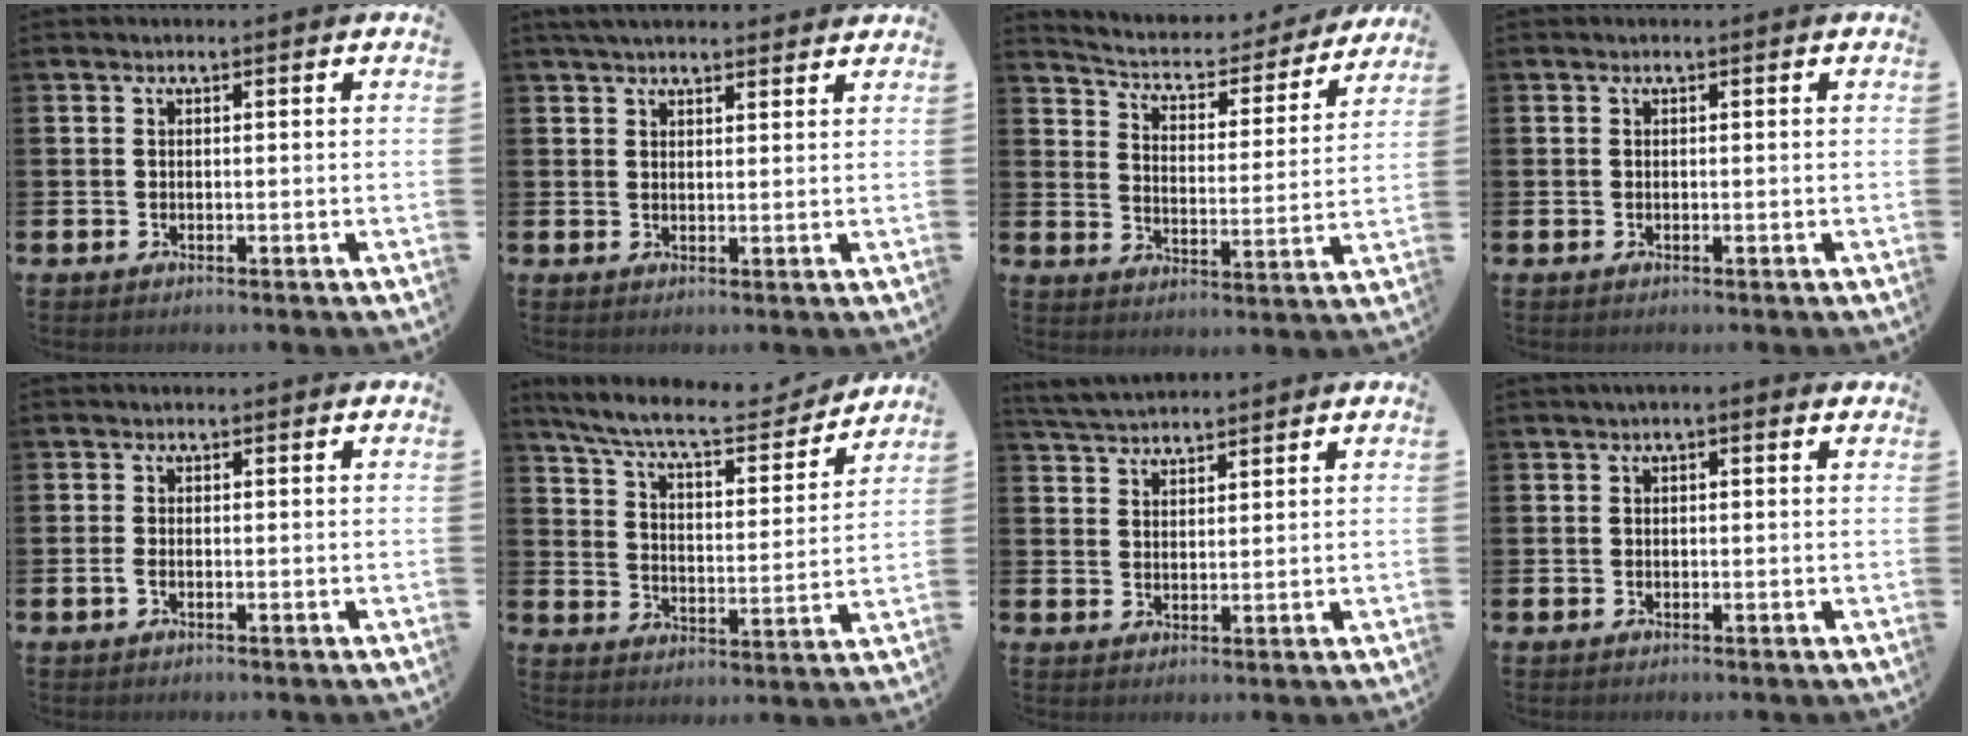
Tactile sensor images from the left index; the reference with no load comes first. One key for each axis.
{"total": 3.4, "fx": 3.1, "fy": 0.8, "fz": 0.9, "tx": -0.020, "ty": -0.008, "tz": 0.058}
{"total": 5.2, "fx": 4.7, "fy": 1.7, "fz": 1.3, "tx": -0.055, "ty": -0.037, "tz": 0.074}
{"total": 0.0}
{"total": 1.0, "fx": -0.4, "fy": 0.3, "fz": 0.8, "tx": -0.018, "ty": 0.002, "tz": -0.007}
{"total": 8.8, "fx": 8.0, "fy": 1.4, "fz": 3.4, "tx": -0.096, "ty": -0.053, "tz": 0.134}
{"total": 3.9, "fx": 3.9, "fy": 0.6, "fz": 0.4, "tx": -0.022, "ty": -0.014, "tz": 0.073}
{"total": 0.7, "fx": 0.1, "fy": 0.3, "fz": 0.6, "tx": -0.010, "ty": 0.006, "tz": -0.001}